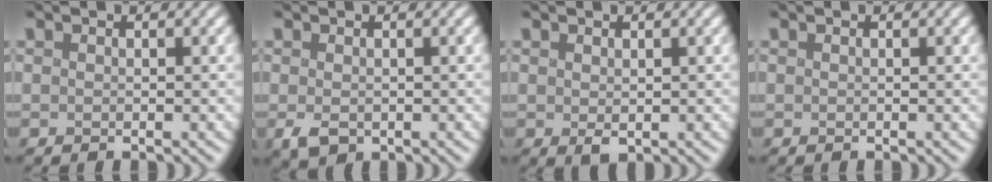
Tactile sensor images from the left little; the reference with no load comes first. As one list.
[{"total": 1.6, "force": [-0.1, 1.0, 1.2], "torque": [-0.022, -0.002, 0.001]}, {"total": 1.0, "force": [0.3, 0.5, 0.8], "torque": [-0.013, -0.004, 0.008]}, {"total": 0.0}]